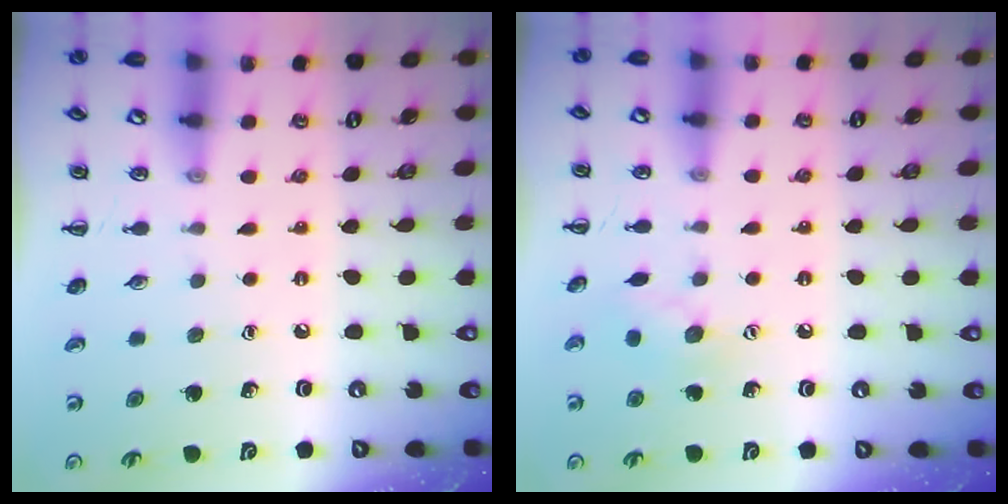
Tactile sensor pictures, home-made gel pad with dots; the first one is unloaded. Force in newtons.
{"total": 7.4, "press": 7.3, "slide": 1.3}